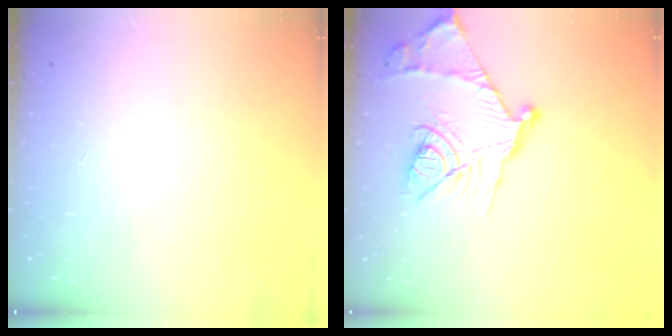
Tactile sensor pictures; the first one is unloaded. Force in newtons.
{"total": 17.6, "press": 17.6, "slide": 1.2}